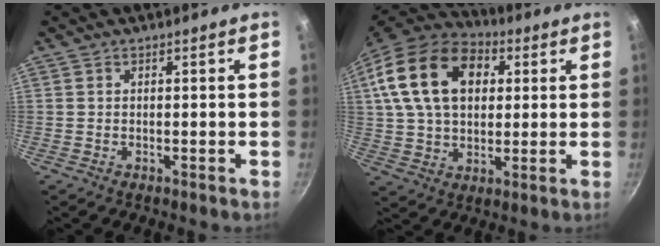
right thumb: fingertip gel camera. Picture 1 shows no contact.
{"total": 21.0, "force": [6.0, 14.2, 14.2], "torque": [-0.235, 0.012, 0.097]}